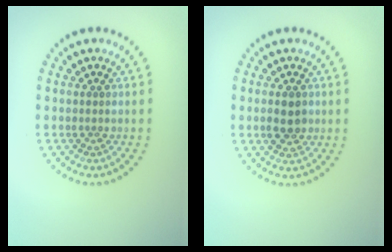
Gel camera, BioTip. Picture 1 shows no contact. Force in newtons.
{"total": 2.2, "press": 2.2, "slide": 0.2}